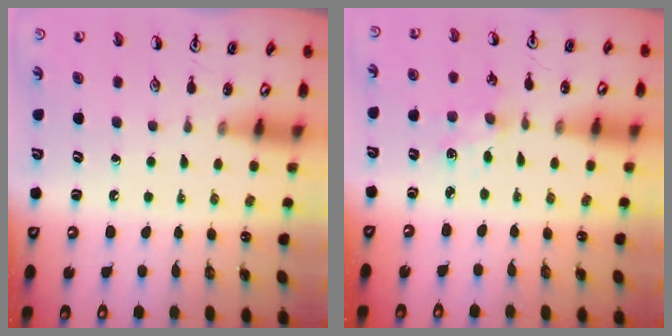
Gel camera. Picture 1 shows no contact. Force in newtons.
{"total": 2.3, "press": 2.3, "slide": 0.3}